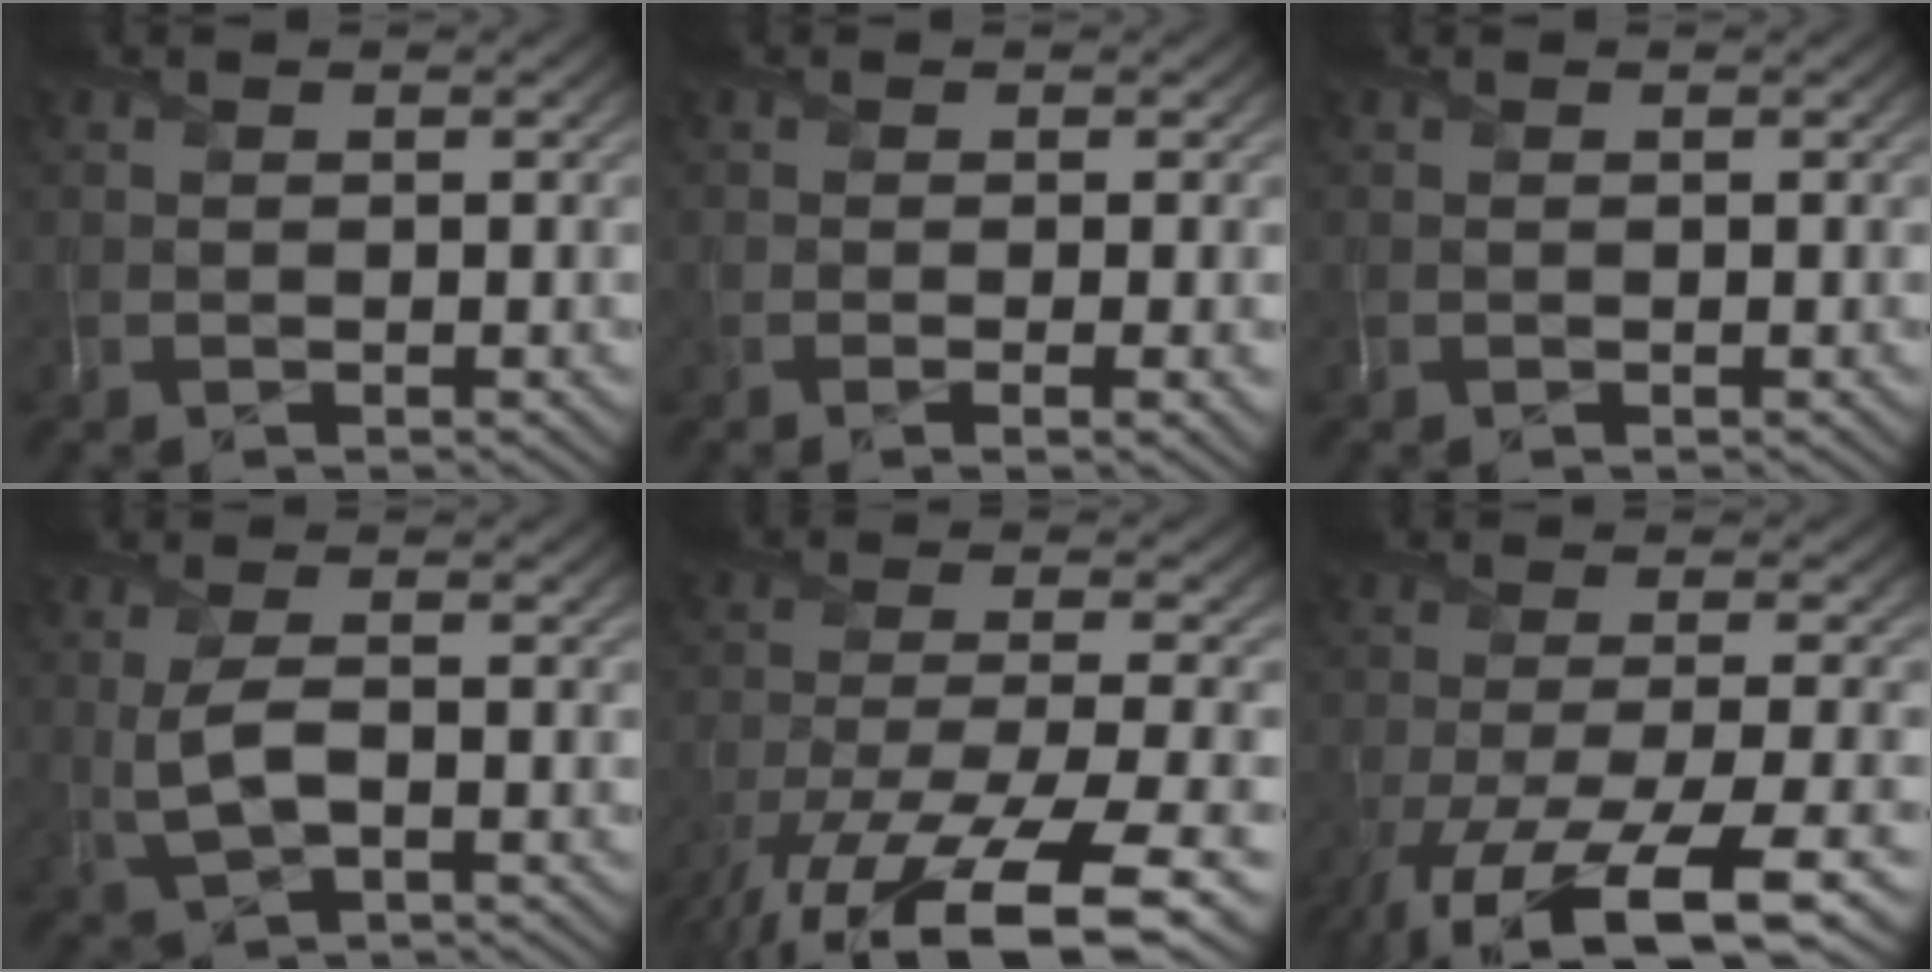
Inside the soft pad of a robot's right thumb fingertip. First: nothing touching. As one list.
[{"total": 2.7, "force": [-0.6, 0.4, 2.6], "torque": [-0.036, 0.002, -0.015]}, {"total": 0.0}, {"total": 3.9, "force": [0.1, 1.4, 3.7], "torque": [-0.089, 0.002, 0.001]}, {"total": 16.1, "force": [-11.4, 4.7, 10.3], "torque": [-0.198, -0.044, -0.172]}, {"total": 13.0, "force": [-7.8, 3.6, 9.8], "torque": [-0.195, -0.024, -0.124]}]